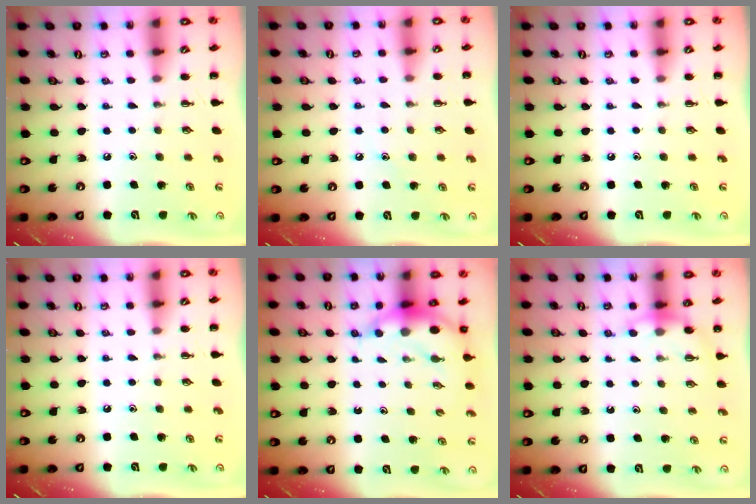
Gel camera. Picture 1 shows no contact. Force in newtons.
{"total": 7.5, "press": 7.3, "slide": 2.0}
{"total": 0.0}
{"total": 0.0}
{"total": 5.7, "press": 5.5, "slide": 1.5}
{"total": 5.6, "press": 5.4, "slide": 1.3}